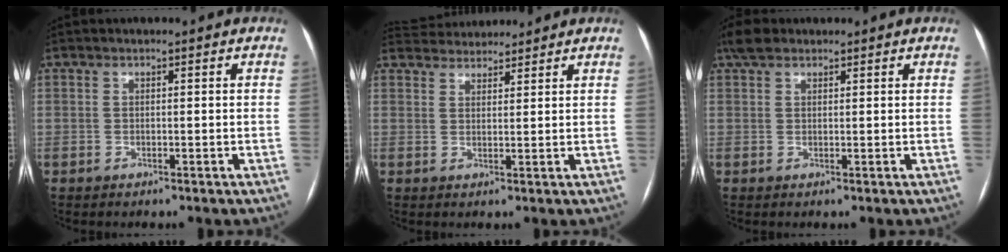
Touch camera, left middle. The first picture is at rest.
{"total": 6.8, "force": [6.5, 1.6, 1.0], "torque": [-0.020, 0.030, 0.101]}
{"total": 2.9, "force": [2.2, 1.4, 1.3], "torque": [-0.032, 0.022, 0.041]}